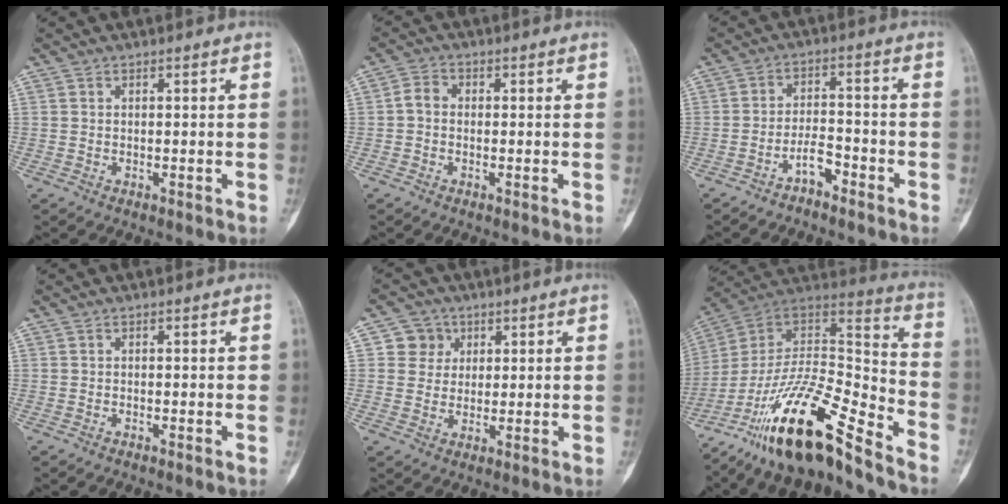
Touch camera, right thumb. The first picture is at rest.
{"total": 2.8, "force": [-0.3, 2.2, 1.7], "torque": [-0.026, 0.009, -0.017]}
{"total": 4.3, "force": [-3.2, 1.5, 2.4], "torque": [-0.040, 0.035, -0.061]}
{"total": 0.5, "force": [-0.2, 0.2, 0.4], "torque": [-0.001, 0.003, -0.009]}
{"total": 5.0, "force": [1.6, 4.7, 0.7], "torque": [0.018, 0.001, 0.022]}
{"total": 24.1, "force": [-17.1, 5.6, 15.9], "torque": [-0.290, 0.084, -0.302]}